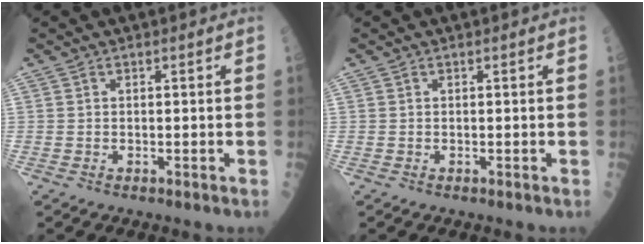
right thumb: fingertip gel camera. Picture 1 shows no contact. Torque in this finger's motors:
{"motor_torque": [-0.01, 0.01, -0.03, -0.01, 0.00]}